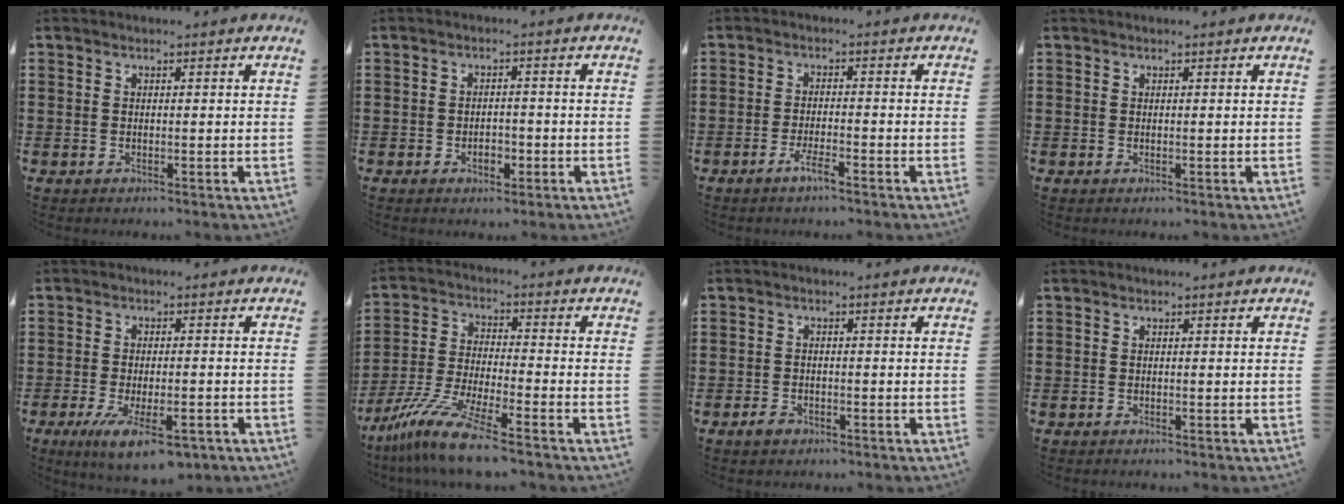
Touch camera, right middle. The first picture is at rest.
{"total": 2.6, "force": [-1.1, 1.6, 1.8], "torque": [-0.027, 0.000, -0.025]}
{"total": 3.0, "force": [-2.1, 0.3, 2.2], "torque": [-0.044, 0.002, -0.040]}
{"total": 0.0}
{"total": 7.0, "force": [-4.0, 2.3, 5.2], "torque": [-0.101, -0.006, -0.070]}
{"total": 10.3, "force": [-8.3, 0.4, 6.1], "torque": [-0.134, -0.002, -0.167]}
{"total": 1.6, "force": [-1.1, 0.9, 0.8], "torque": [-0.018, 0.000, -0.022]}
{"total": 0.0}